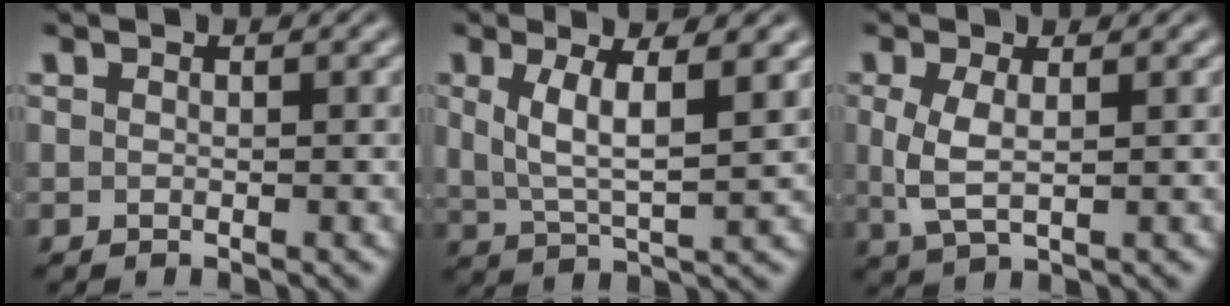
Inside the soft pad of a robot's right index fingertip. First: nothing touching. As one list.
[{"total": 4.5, "force": [1.1, 1.7, 4.1], "torque": [-0.068, -0.016, 0.032]}, {"total": 2.9, "force": [0.0, 1.1, 2.6], "torque": [-0.064, -0.017, 0.017]}]